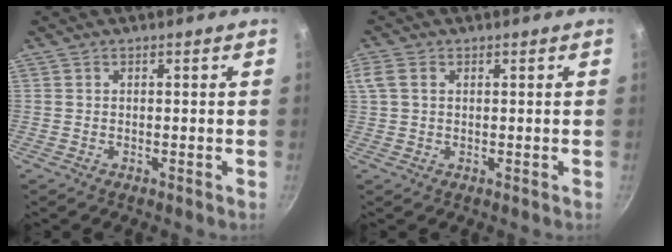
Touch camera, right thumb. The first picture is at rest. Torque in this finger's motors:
{"motor_torque": [-0.08, 0.17, 0.49, 0.02, 0.07]}